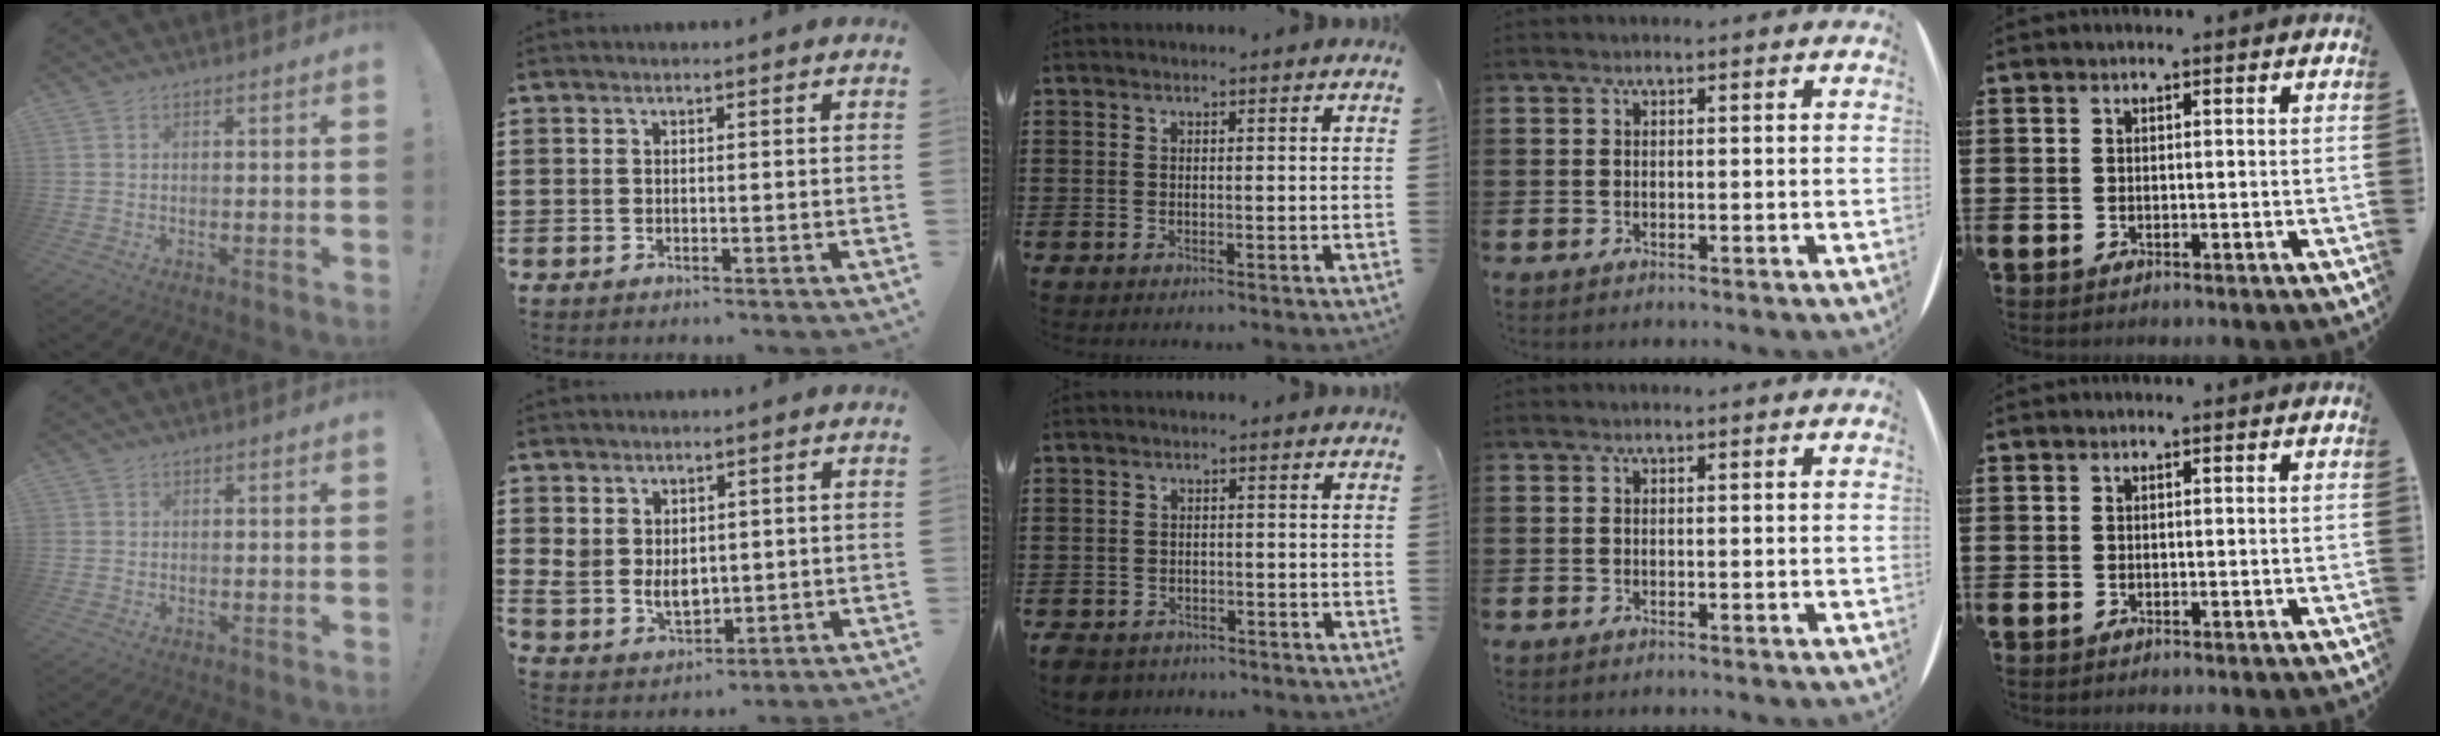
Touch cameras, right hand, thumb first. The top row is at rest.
{"thumb": {"total": 0.6, "force": [0.2, 0.6, 0.1], "torque": [-0.007, 0.003, 0.005]}, "index": {"total": 4.7, "force": [1.2, 3.8, 2.6], "torque": [-0.060, 0.009, 0.025]}, "middle": {"total": 2.1, "force": [-2.0, 0.7, 0.2], "torque": [-0.009, 0.001, -0.044]}}